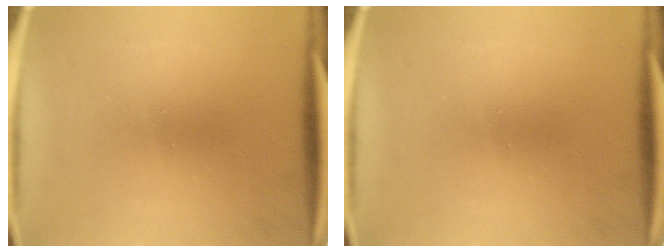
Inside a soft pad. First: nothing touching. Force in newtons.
{"total": 0.0}